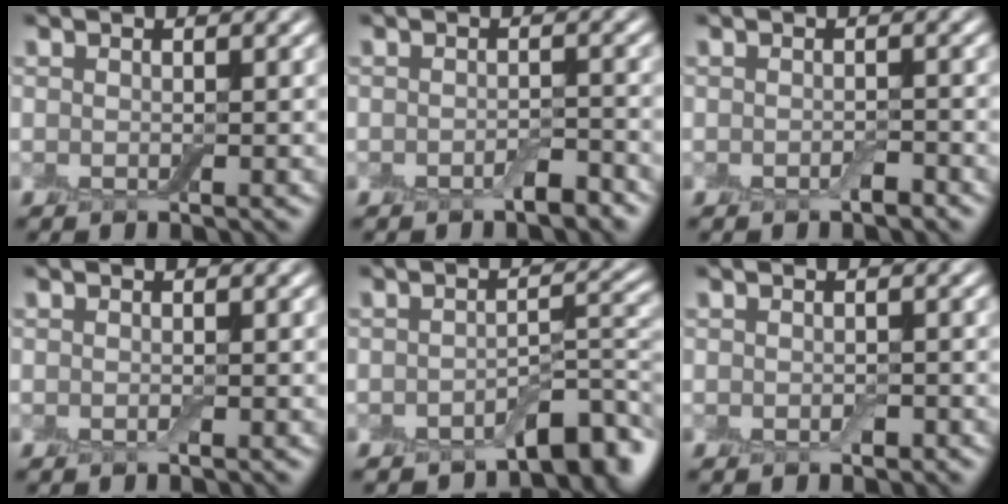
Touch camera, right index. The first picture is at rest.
{"total": 1.7, "force": [-1.2, 0.5, 1.1], "torque": [-0.017, 0.003, -0.020]}
{"total": 1.0, "force": [-0.7, 0.4, 0.7], "torque": [-0.011, -0.001, -0.012]}
{"total": 0.0}
{"total": 4.9, "force": [-3.5, 1.8, 2.9], "torque": [-0.027, 0.004, -0.055]}
{"total": 0.8, "force": [-0.4, 0.4, 0.5], "torque": [-0.007, 0.000, -0.006]}